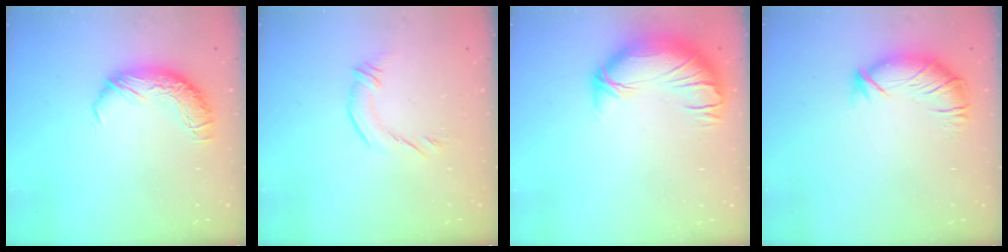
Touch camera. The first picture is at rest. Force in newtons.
{"total": 2.4, "press": 2.2, "slide": 1.1}
{"total": 2.1, "press": 0.9, "slide": 2.0}
{"total": 2.7, "press": 2.0, "slide": 1.8}